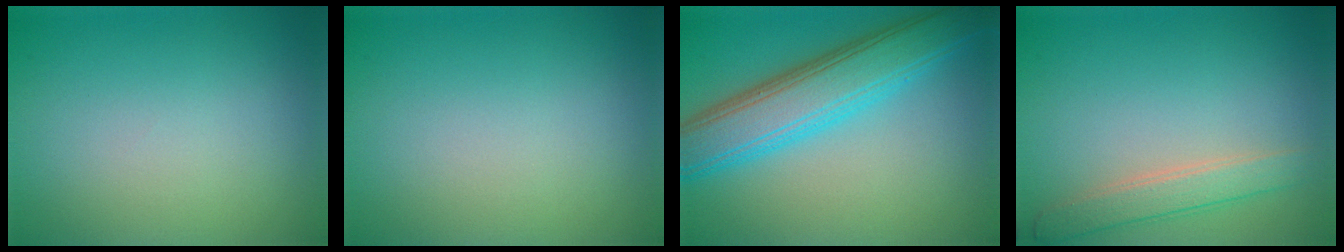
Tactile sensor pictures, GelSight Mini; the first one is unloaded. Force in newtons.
{"total": 0.0}
{"total": 7.5, "press": 7.5, "slide": 0.3}
{"total": 2.6, "press": 2.6, "slide": 0.2}